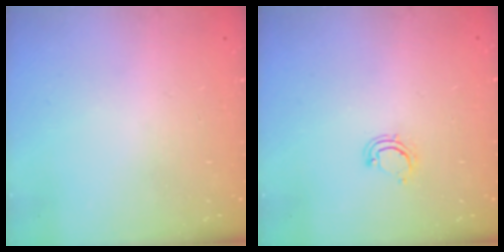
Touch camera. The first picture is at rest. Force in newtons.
{"total": 4.6, "press": 4.6, "slide": 0.3}